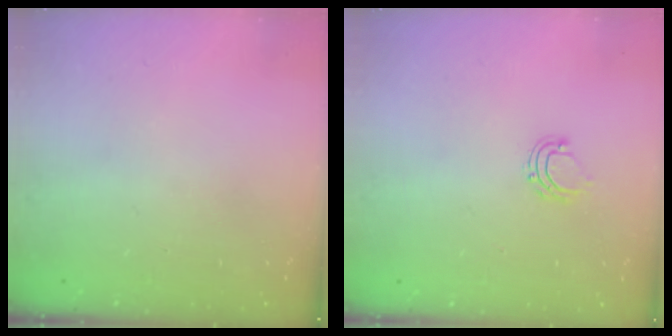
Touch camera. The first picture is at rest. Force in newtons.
{"total": 5.2, "press": 5.2, "slide": 0.4}